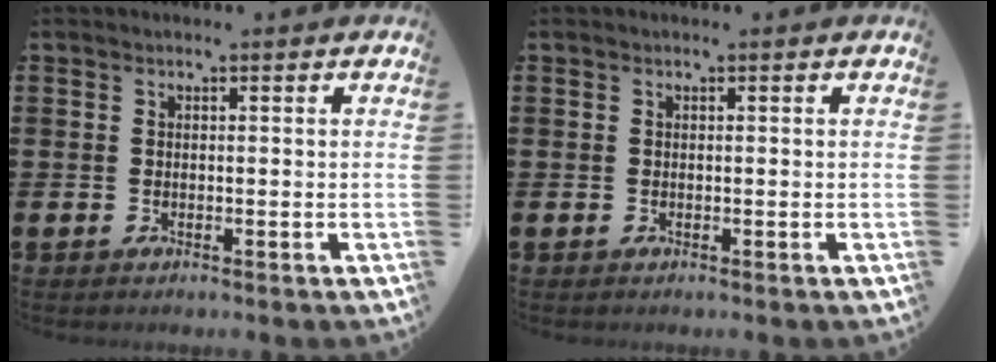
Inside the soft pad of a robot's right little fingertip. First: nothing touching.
{"total": 0.0}